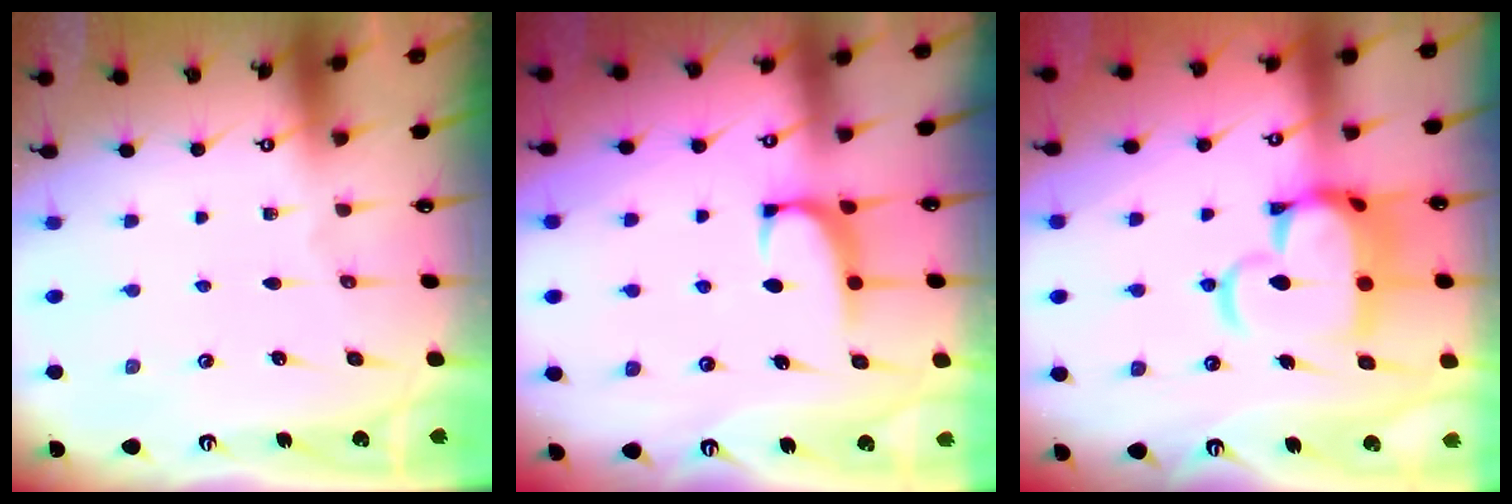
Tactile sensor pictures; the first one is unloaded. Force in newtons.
{"total": 0.9, "press": 0.6, "slide": 0.6}
{"total": 12.6, "press": 12.5, "slide": 1.8}